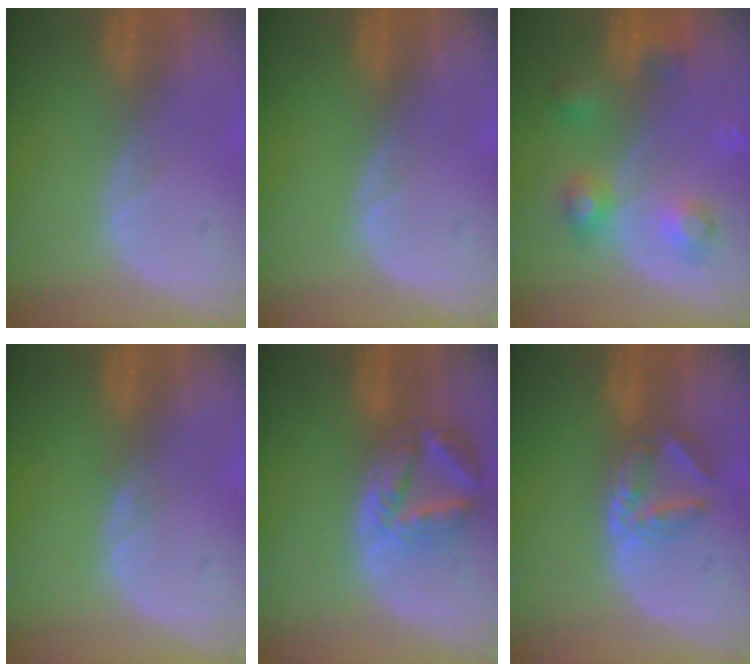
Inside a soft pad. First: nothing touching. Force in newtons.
{"total": 0.0}
{"total": 5.9, "press": 5.9, "slide": 0.2}
{"total": 0.7, "press": 0.7, "slide": 0.1}
{"total": 8.2, "press": 7.3, "slide": 3.7}
{"total": 5.8, "press": 4.9, "slide": 3.1}